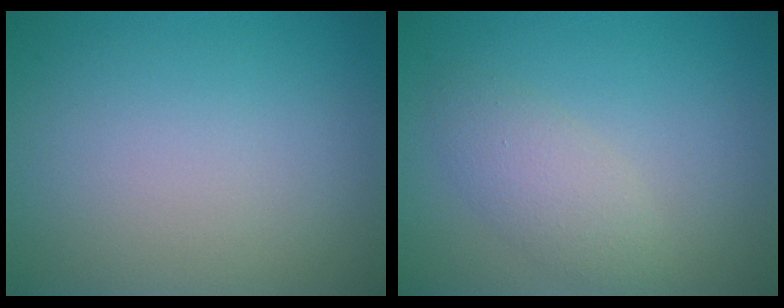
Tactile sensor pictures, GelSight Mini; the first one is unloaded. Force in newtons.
{"total": 2.6, "press": 2.6, "slide": 0.2}